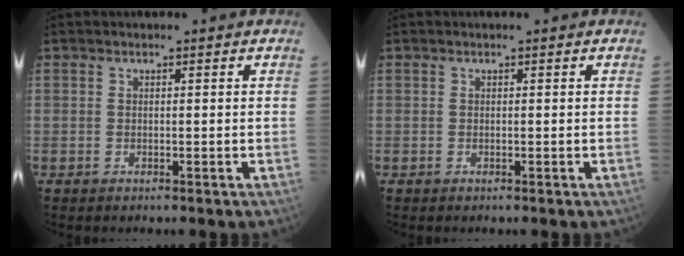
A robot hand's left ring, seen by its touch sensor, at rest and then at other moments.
{"total": 0.0}